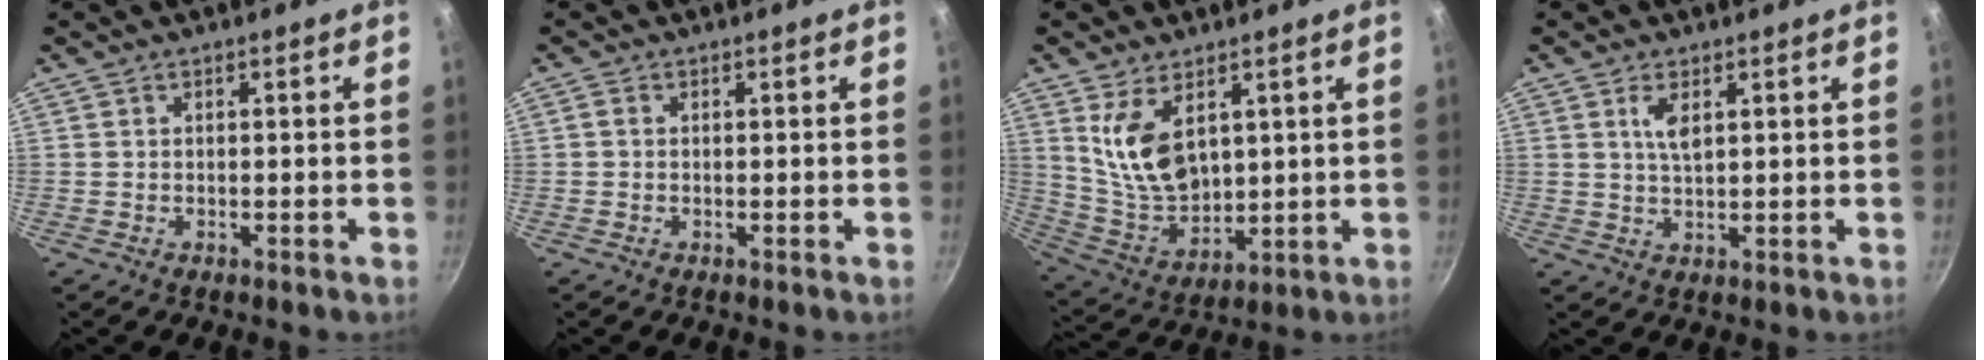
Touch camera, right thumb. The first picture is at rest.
{"total": 0.9, "force": [0.0, 0.8, 0.5], "torque": [-0.009, 0.005, -0.001]}
{"total": 11.9, "force": [4.7, 7.0, 8.5], "torque": [-0.139, -0.044, 0.107]}
{"total": 3.8, "force": [1.6, 1.7, 3.0], "torque": [-0.055, -0.010, 0.031]}